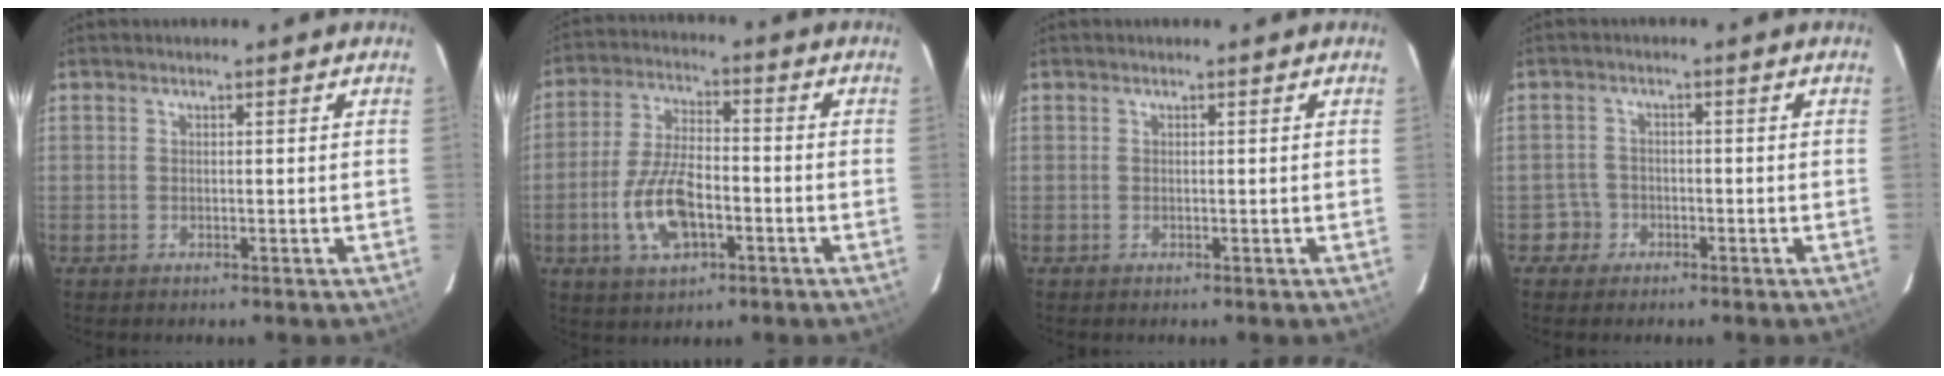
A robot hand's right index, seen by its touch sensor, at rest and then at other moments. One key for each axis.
{"total": 11.3, "fx": -3.8, "fy": 5.3, "fz": 9.3, "tx": -0.194, "ty": 0.000, "tz": -0.065}
{"total": 0.0}
{"total": 3.0, "fx": -1.5, "fy": 2.5, "fz": -0.6, "tx": 0.011, "ty": 0.019, "tz": -0.026}